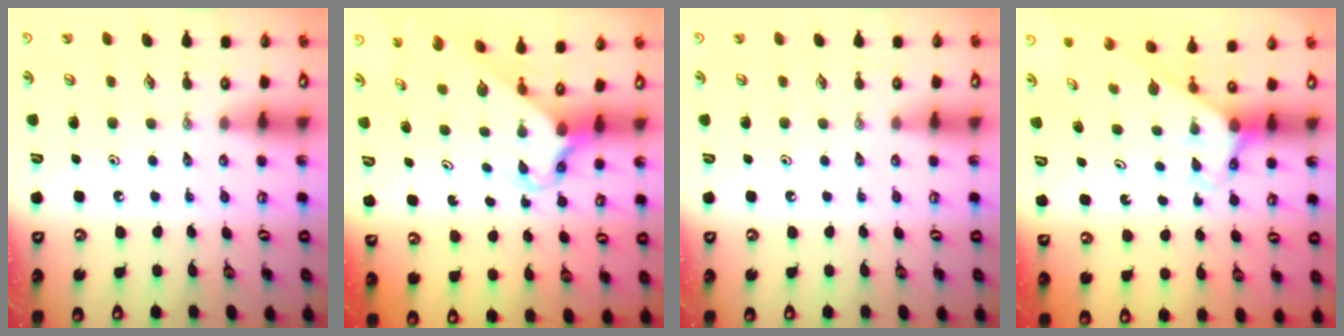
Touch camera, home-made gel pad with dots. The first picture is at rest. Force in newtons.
{"total": 2.6, "press": 2.6, "slide": 0.2}
{"total": 0.0}
{"total": 2.8, "press": 2.8, "slide": 0.1}